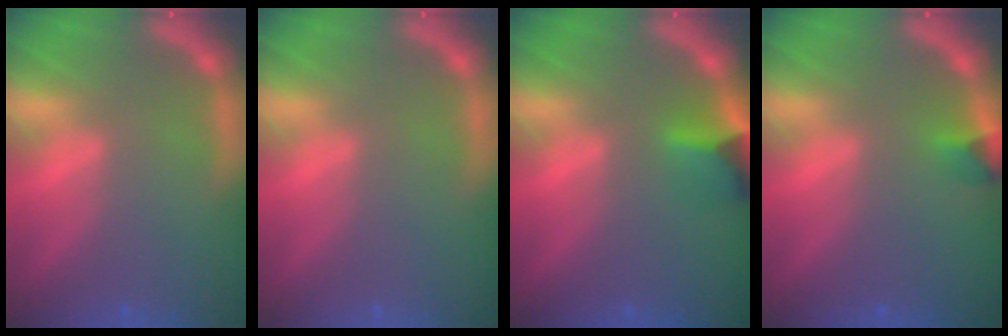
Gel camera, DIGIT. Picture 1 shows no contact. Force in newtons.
{"total": 0.0}
{"total": 3.4}
{"total": 1.4}